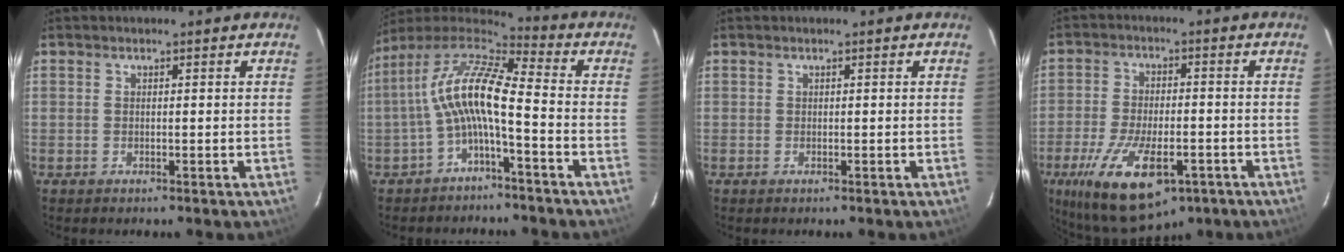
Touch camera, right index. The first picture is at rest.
{"total": 12.6, "force": [-2.5, 2.5, 12.0], "torque": [-0.238, 0.017, -0.051]}
{"total": 0.0}
{"total": 17.6, "force": [-8.9, 7.4, 13.2], "torque": [-0.262, -0.035, -0.136]}